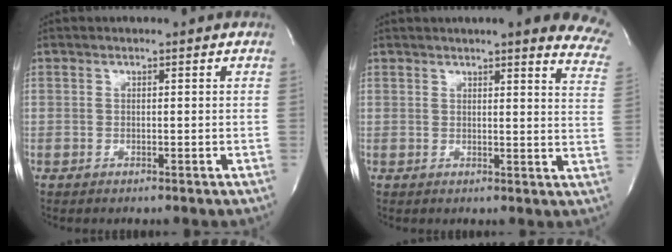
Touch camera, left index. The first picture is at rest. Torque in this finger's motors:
{"motor_torque": [0.13, -0.22, 0.51, 0.09]}